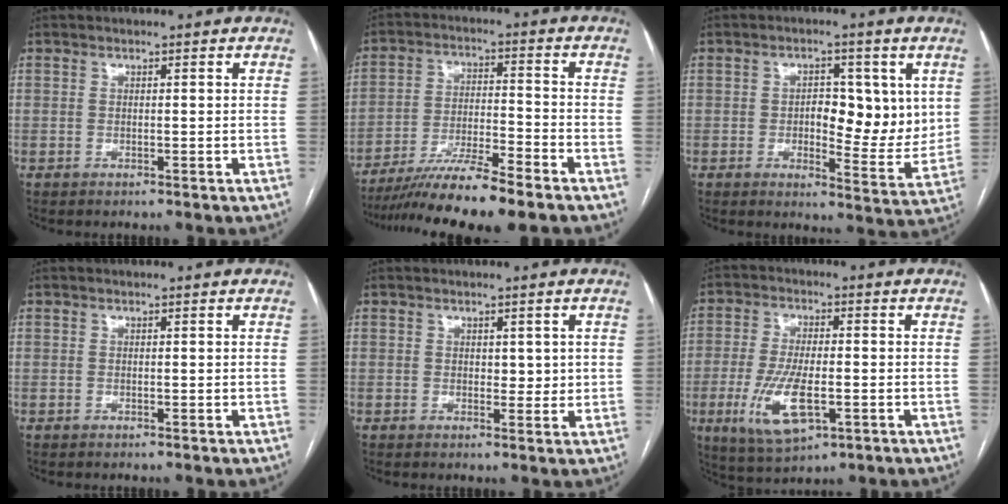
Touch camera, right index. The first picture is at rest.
{"total": 12.2, "force": [-10.1, -0.4, 6.9], "torque": [-0.109, -0.019, -0.172]}
{"total": 10.0, "force": [1.3, 4.4, 8.9], "torque": [-0.107, 0.000, 0.024]}
{"total": 0.0}
{"total": 2.4, "force": [0.6, 1.5, 1.8], "torque": [-0.019, 0.000, 0.008]}
{"total": 10.3, "force": [-3.1, 3.9, 9.0], "torque": [-0.187, -0.010, -0.049]}